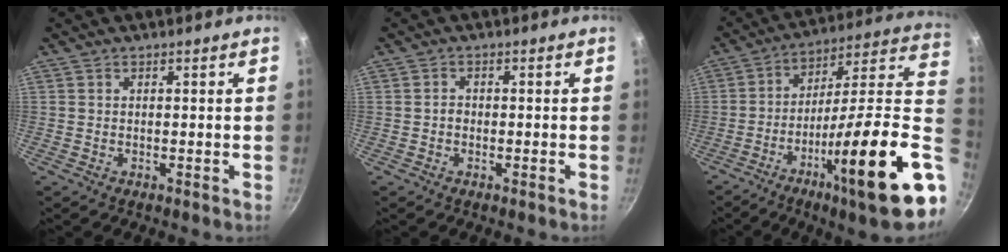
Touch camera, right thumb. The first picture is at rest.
{"total": 1.0, "force": [-0.5, 0.7, 0.6], "torque": [-0.010, 0.007, -0.010]}
{"total": 26.2, "force": [-5.8, 4.3, 25.2], "torque": [-0.355, 0.015, -0.097]}